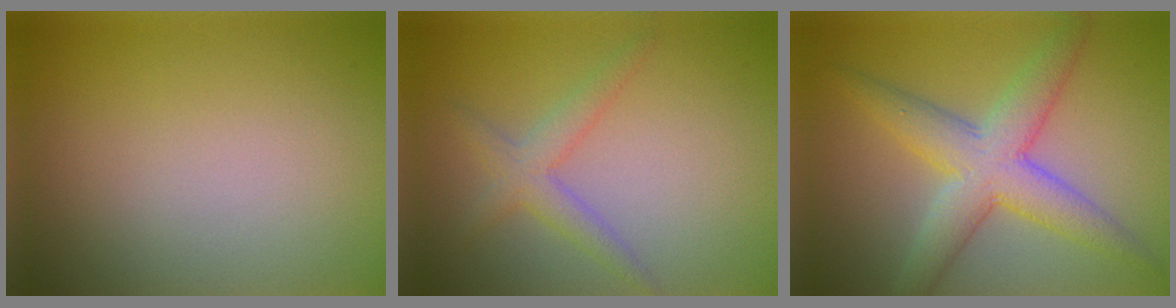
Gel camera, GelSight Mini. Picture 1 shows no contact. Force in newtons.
{"total": 2.6, "press": 2.6, "slide": 0.1}
{"total": 6.1, "press": 6.0, "slide": 0.2}